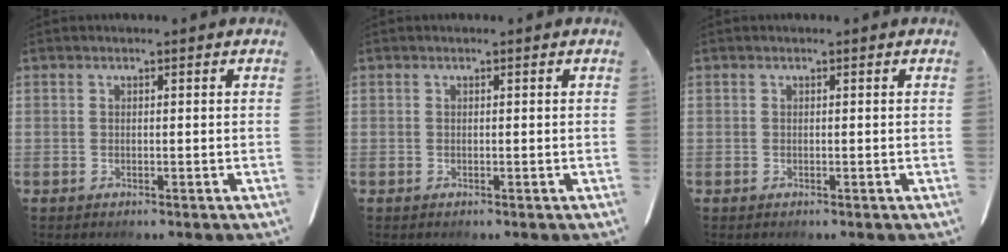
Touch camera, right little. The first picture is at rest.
{"total": 0.0}
{"total": 0.0}